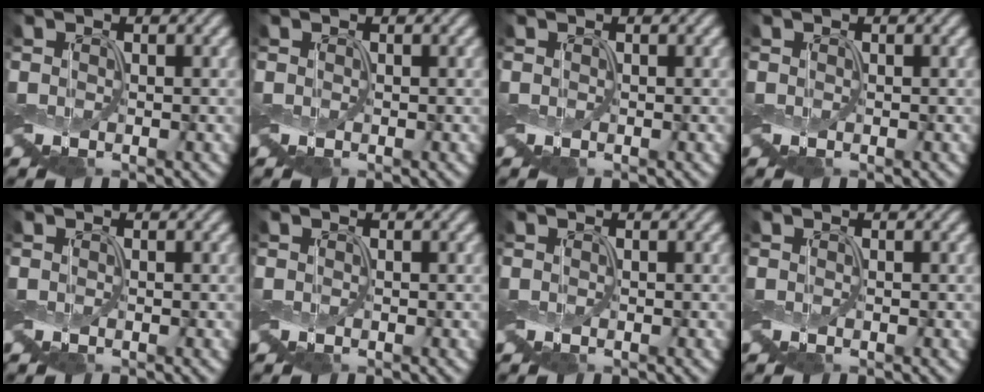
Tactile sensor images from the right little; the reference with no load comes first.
{"total": 0.0}
{"total": 0.0}
{"total": 0.0}
{"total": 0.0}
{"total": 0.0}
{"total": 0.0}
{"total": 0.0}